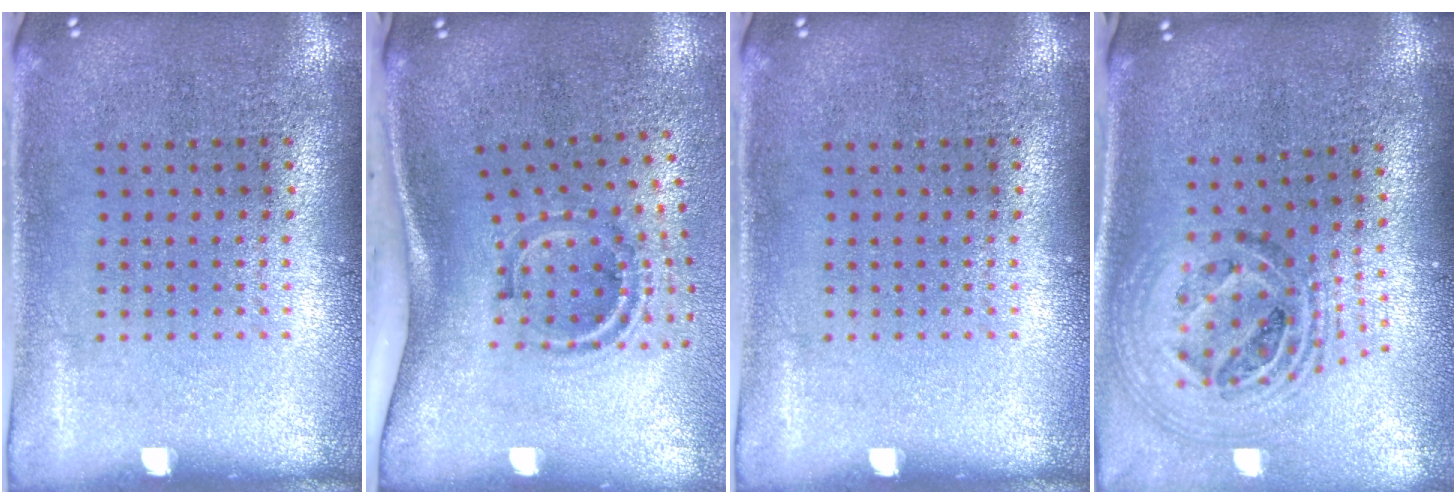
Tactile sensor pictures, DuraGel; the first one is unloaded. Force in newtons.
{"total": 2.0, "press": 1.2, "slide": 1.7}
{"total": 0.0}
{"total": 1.9, "press": 1.6, "slide": 1.1}